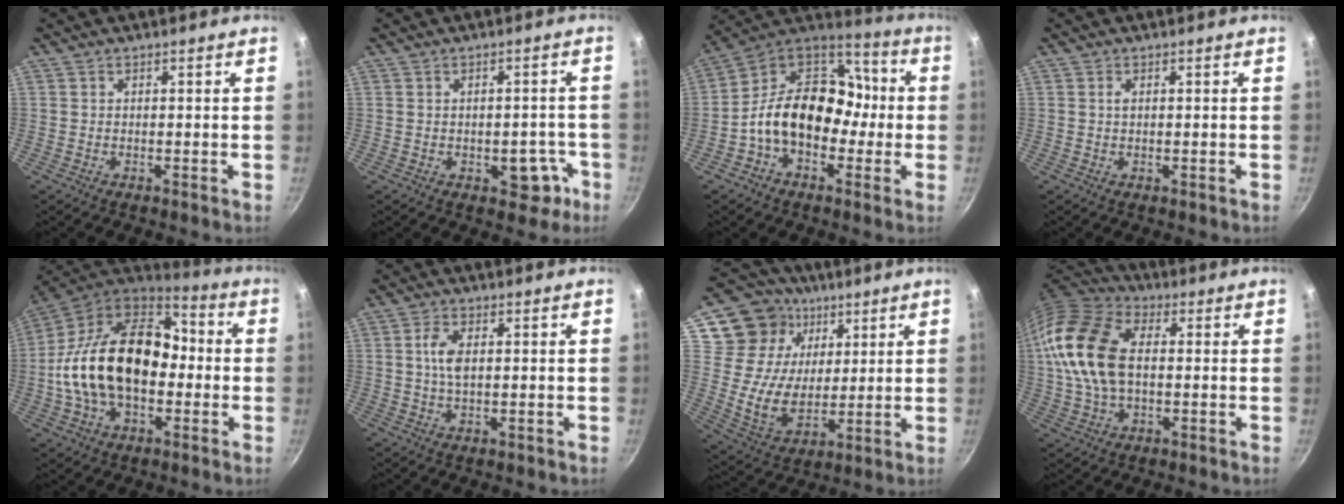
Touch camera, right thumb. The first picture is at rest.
{"total": 6.1, "force": [-2.4, 3.8, 4.1], "torque": [-0.019, 0.022, -0.024]}
{"total": 18.4, "force": [-2.8, 13.5, 12.2], "torque": [-0.148, 0.063, -0.065]}
{"total": 1.0, "force": [0.3, 0.5, 0.8], "torque": [-0.014, 0.001, 0.003]}
{"total": 25.1, "force": [-1.4, 16.3, 19.0], "torque": [-0.311, 0.050, -0.033]}
{"total": 4.9, "force": [0.7, 2.5, 4.1], "torque": [-0.083, 0.005, 0.012]}
{"total": 18.4, "force": [7.4, 14.6, 8.4], "torque": [-0.122, -0.020, 0.138]}
{"total": 17.7, "force": [1.2, 11.1, 13.7], "torque": [-0.261, 0.025, 0.010]}